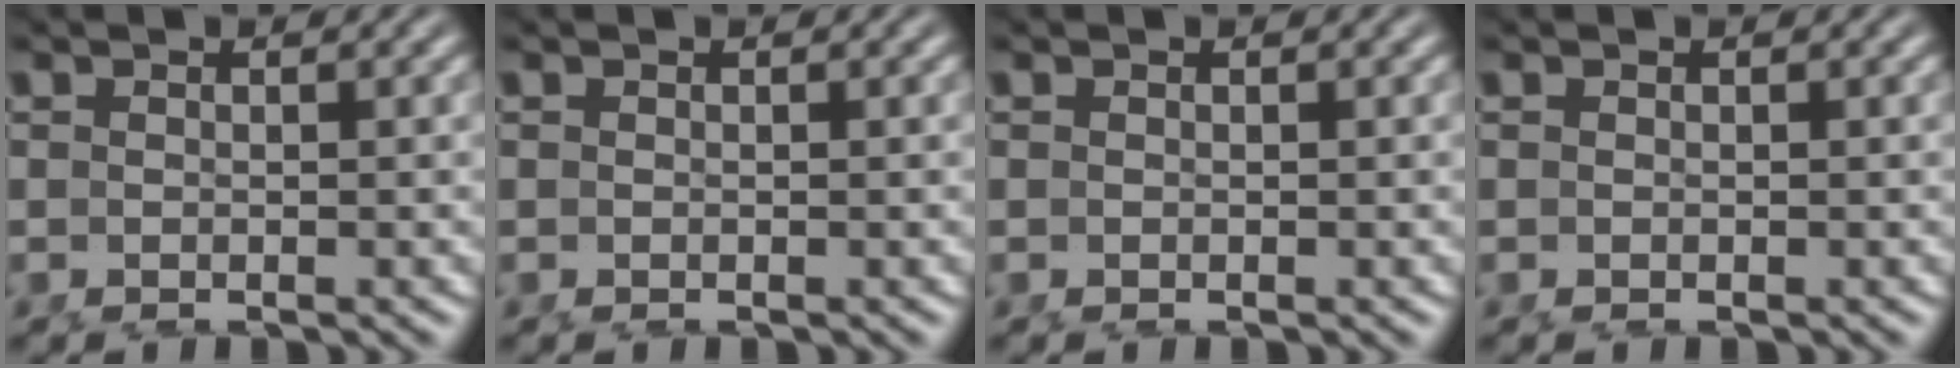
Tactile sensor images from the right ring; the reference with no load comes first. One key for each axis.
{"total": 0.0}
{"total": 0.0}
{"total": 0.0}